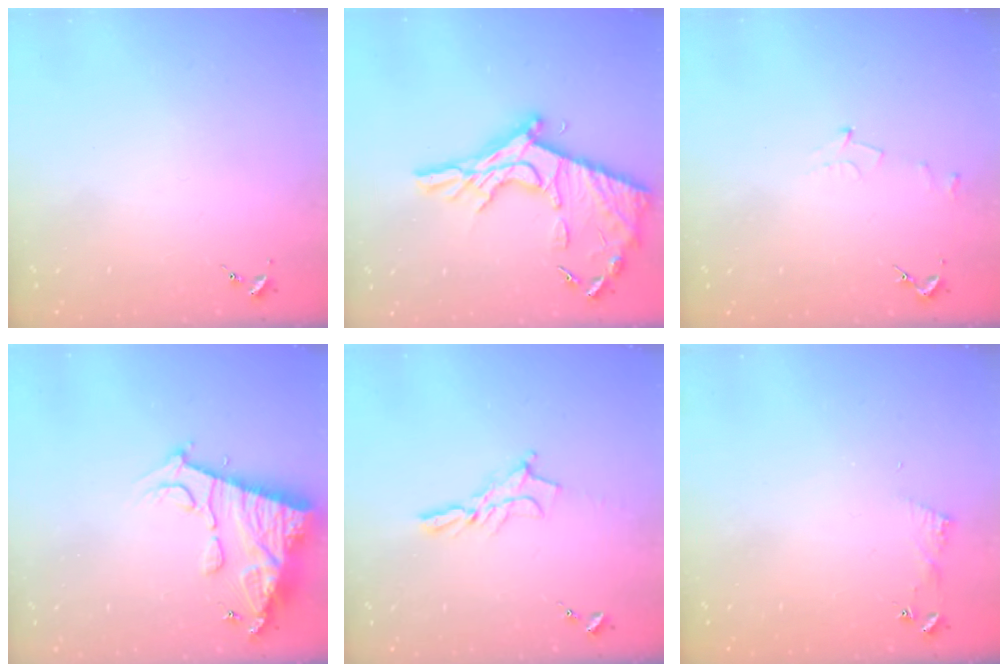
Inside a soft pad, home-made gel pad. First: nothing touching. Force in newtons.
{"total": 20.1, "press": 20.1, "slide": 1.5}
{"total": 4.9, "press": 4.9, "slide": 0.6}
{"total": 14.5, "press": 14.4, "slide": 1.4}
{"total": 10.3, "press": 10.3, "slide": 0.7}
{"total": 5.6, "press": 5.6, "slide": 0.7}